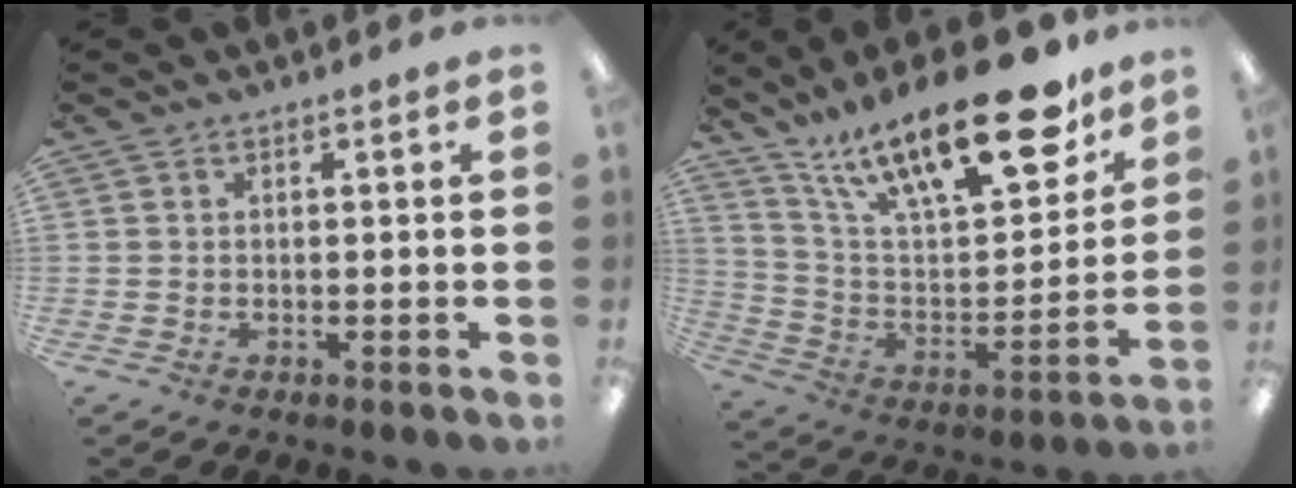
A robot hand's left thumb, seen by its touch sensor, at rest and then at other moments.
{"total": 26.7, "force": [17.0, 9.9, 18.0], "torque": [-0.279, -0.097, 0.287]}